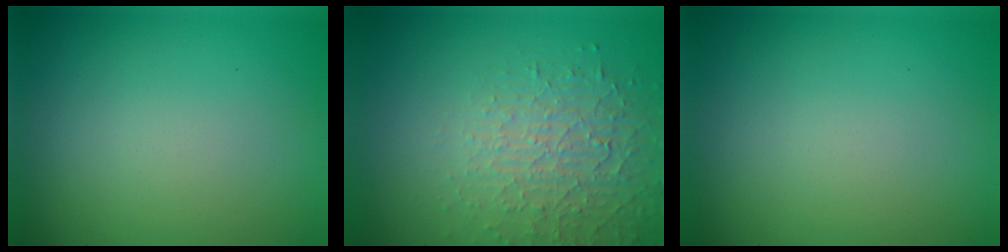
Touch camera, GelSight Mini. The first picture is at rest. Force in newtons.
{"total": 4.8, "press": 3.5, "slide": 3.3}
{"total": 0.0}